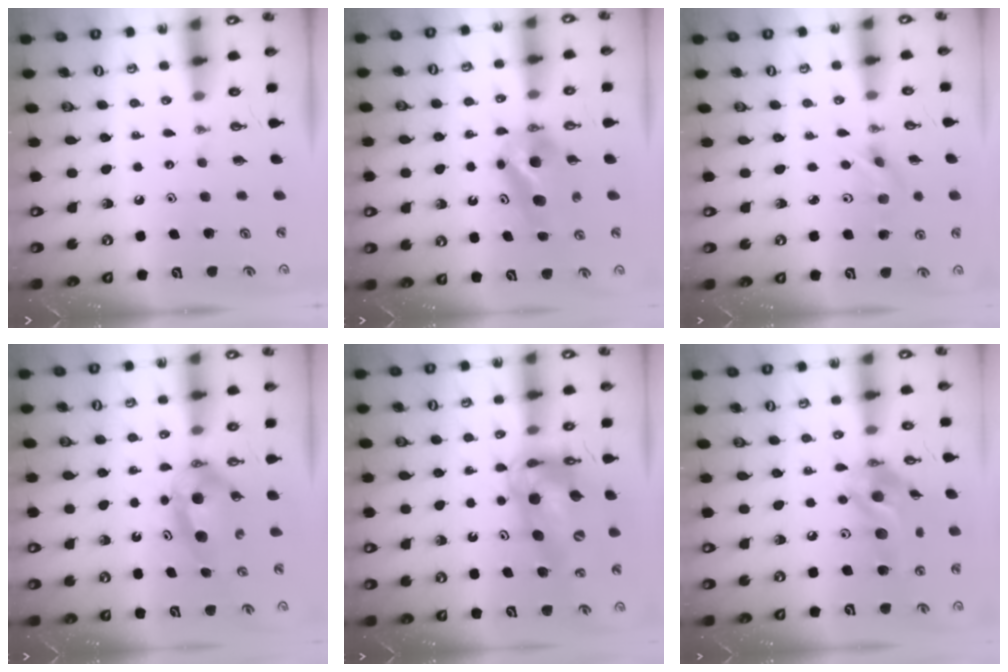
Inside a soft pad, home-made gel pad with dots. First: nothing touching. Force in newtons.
{"total": 6.1, "press": 6.0, "slide": 0.9}
{"total": 2.9, "press": 2.7, "slide": 1.2}
{"total": 7.5, "press": 5.9, "slide": 4.6}
{"total": 15.7, "press": 15.7, "slide": 1.6}
{"total": 14.4, "press": 14.0, "slide": 3.2}